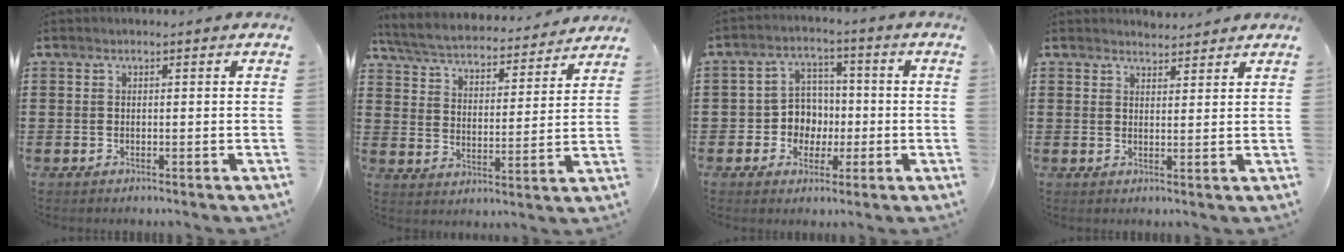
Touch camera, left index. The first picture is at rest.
{"total": 5.0, "force": [4.9, 0.3, 1.1], "torque": [-0.046, -0.034, 0.080]}
{"total": 5.8, "force": [-0.8, 5.5, 1.7], "torque": [-0.044, 0.013, -0.017]}
{"total": 2.3, "force": [2.2, 0.3, -0.1], "torque": [-0.003, -0.002, 0.044]}